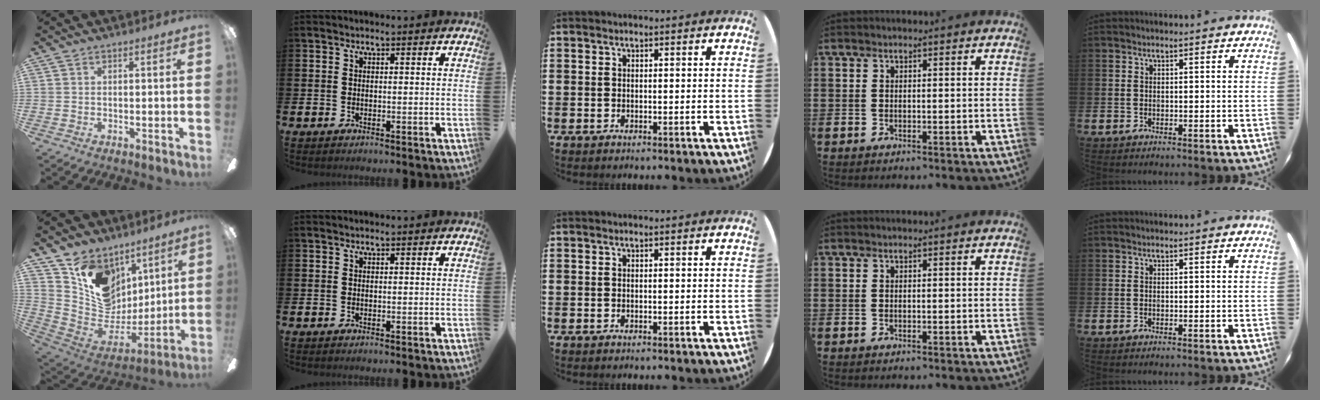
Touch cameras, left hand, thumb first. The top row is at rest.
{"thumb": {"total": 15.8, "force": [7.5, 12.3, 6.6], "torque": [-0.116, -0.038, 0.154]}}